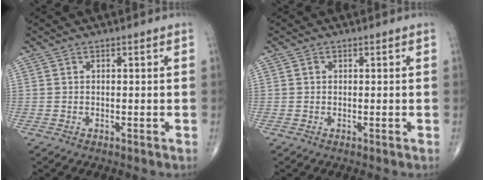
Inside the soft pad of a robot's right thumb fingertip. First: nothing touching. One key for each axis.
{"total": 0.6, "fx": 0.1, "fy": 0.5, "fz": 0.2, "tx": 0.000, "ty": 0.001, "tz": 0.001}